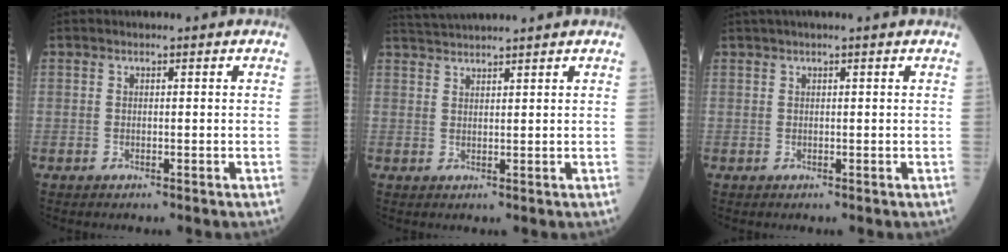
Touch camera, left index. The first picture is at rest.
{"total": 5.3, "force": [5.0, -1.1, 1.5], "torque": [-0.025, 0.029, 0.088]}
{"total": 2.6, "force": [2.1, -0.5, 1.4], "torque": [-0.018, 0.026, 0.038]}